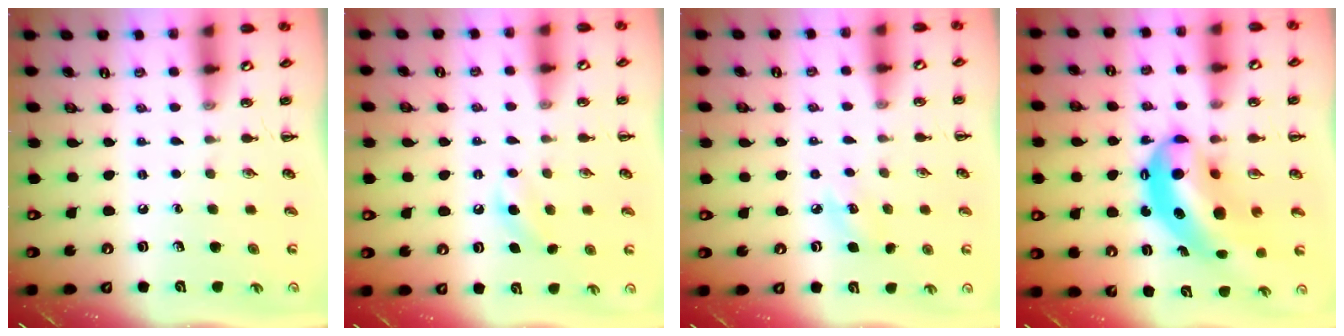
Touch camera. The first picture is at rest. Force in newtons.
{"total": 6.2, "press": 6.0, "slide": 1.8}
{"total": 5.4, "press": 5.2, "slide": 1.4}
{"total": 13.2, "press": 12.9, "slide": 3.1}